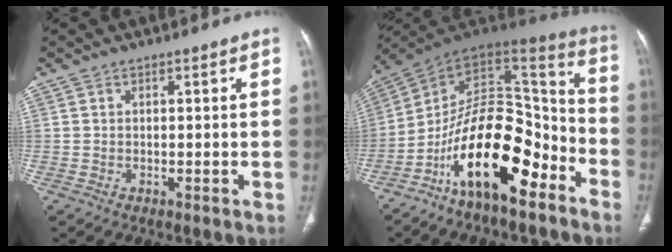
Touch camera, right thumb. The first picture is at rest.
{"total": 23.3, "force": [-11.8, 10.0, 17.3], "torque": [-0.281, 0.090, -0.200]}